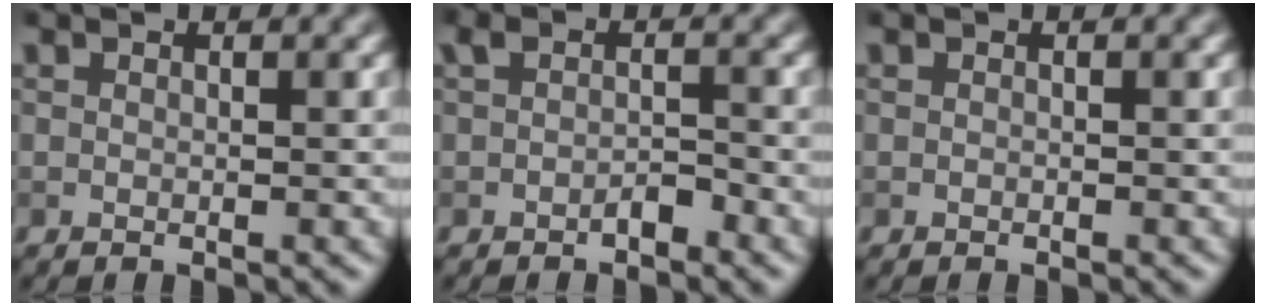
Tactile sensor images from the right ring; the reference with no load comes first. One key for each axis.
{"total": 1.6, "fx": -0.7, "fy": 0.9, "fz": 1.2, "tx": -0.022, "ty": 0.002, "tz": -0.016}
{"total": 0.0}